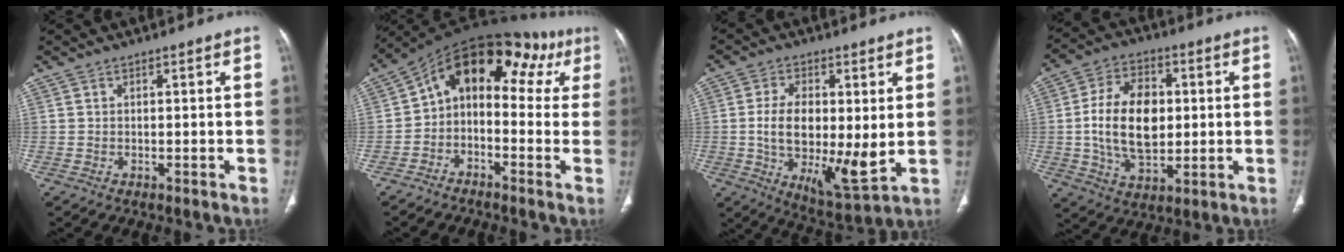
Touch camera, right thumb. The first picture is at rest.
{"total": 15.9, "force": [3.3, 10.0, 11.9], "torque": [-0.113, 0.061, 0.035]}
{"total": 14.5, "force": [0.4, 6.4, 13.0], "torque": [-0.210, -0.022, 0.011]}
{"total": 15.1, "force": [0.8, 9.5, 11.7], "torque": [-0.186, 0.005, 0.016]}